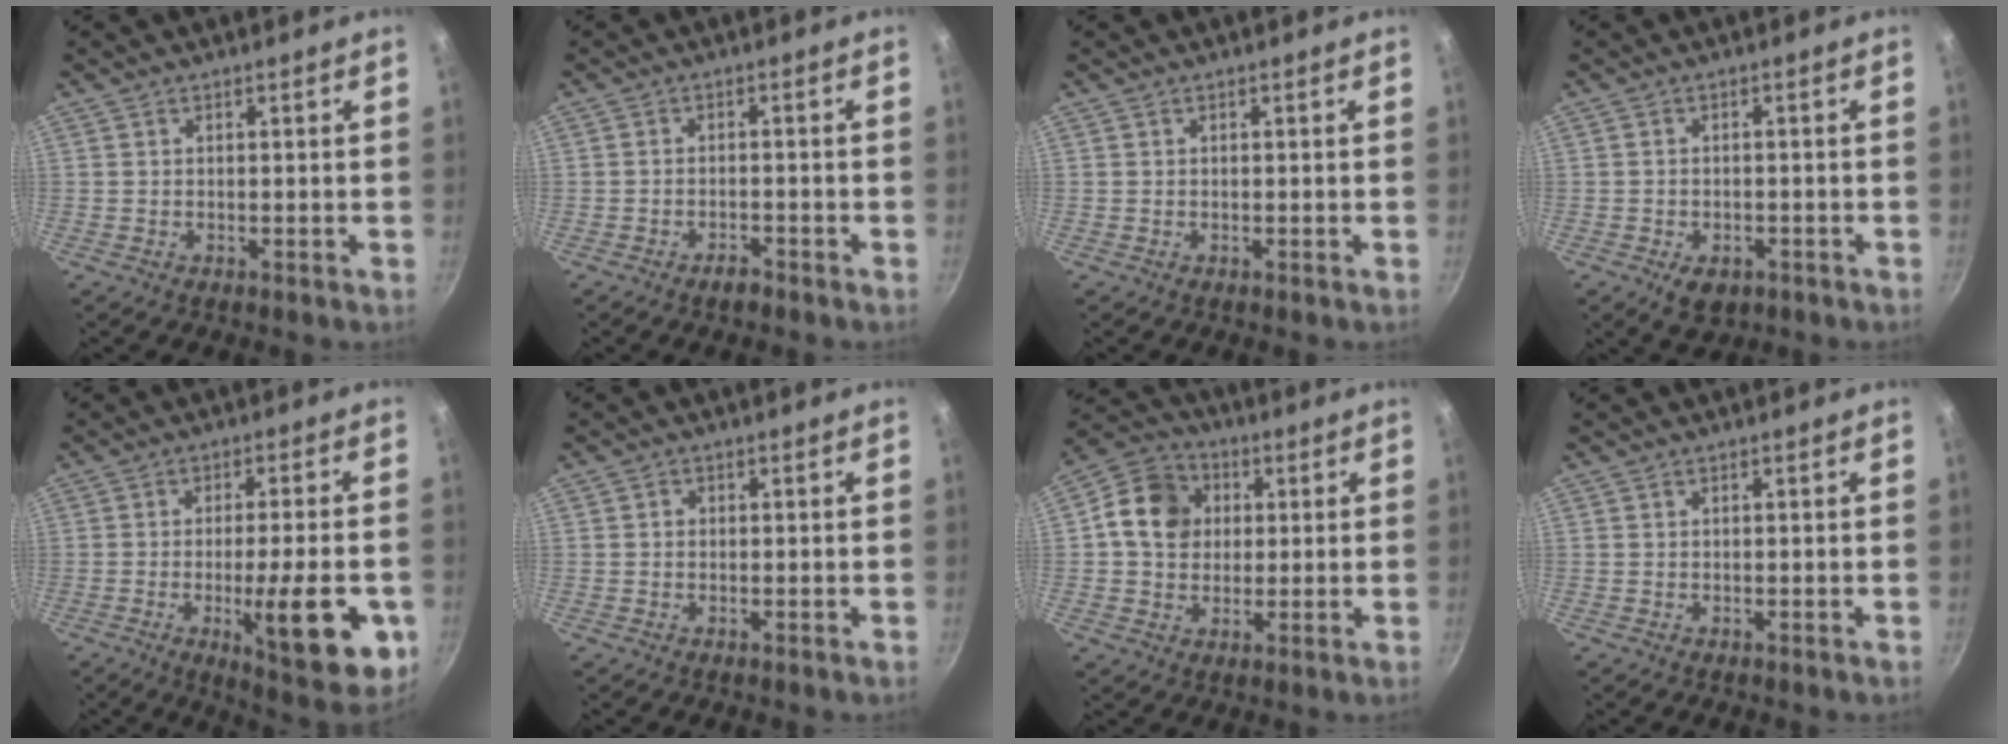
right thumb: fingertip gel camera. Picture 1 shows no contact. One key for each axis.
{"total": 2.3, "fx": -1.9, "fy": 0.8, "fz": 1.1, "tx": -0.018, "ty": 0.018, "tz": -0.027}
{"total": 0.0}
{"total": 4.9, "fx": -2.2, "fy": 3.2, "fz": 3.0, "tx": -0.039, "ty": 0.010, "tz": -0.025}
{"total": 16.8, "fx": -4.6, "fy": 4.3, "fz": 15.6, "tx": -0.194, "ty": 0.002, "tz": -0.059}
{"total": 0.9, "fx": 0.0, "fy": 0.8, "fz": 0.4, "tx": -0.005, "ty": 0.005, "tz": -0.001}
{"total": 11.5, "fx": 2.0, "fy": 9.7, "fz": 5.8, "tx": -0.076, "ty": 0.010, "tz": 0.015}
{"total": 0.0}